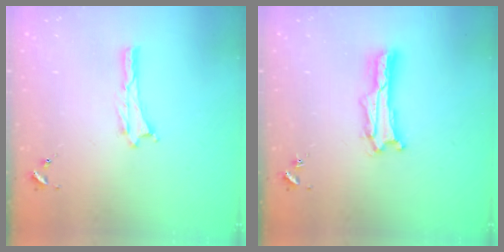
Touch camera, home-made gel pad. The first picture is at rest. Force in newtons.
{"total": 2.0, "press": 2.0, "slide": 0.3}